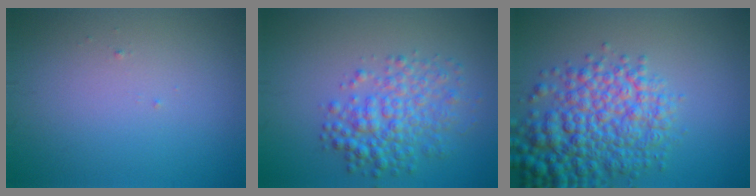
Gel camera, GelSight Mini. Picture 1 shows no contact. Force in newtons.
{"total": 4.5, "press": 4.5, "slide": 0.1}
{"total": 7.6, "press": 7.6, "slide": 0.2}